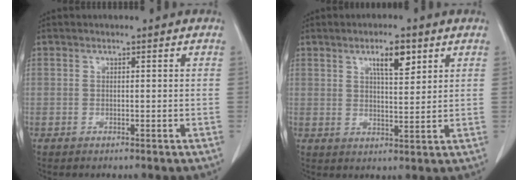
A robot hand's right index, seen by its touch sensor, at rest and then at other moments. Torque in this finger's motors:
{"motor_torque": [0.74, 0.35, 0.35, 0.08]}